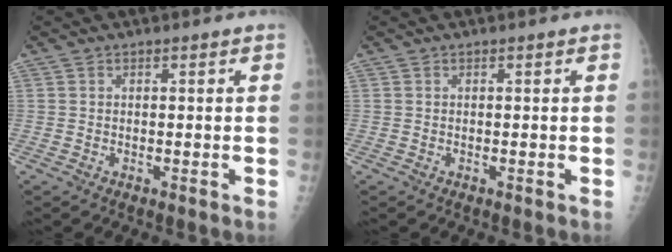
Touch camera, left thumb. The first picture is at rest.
{"total": 0.0}